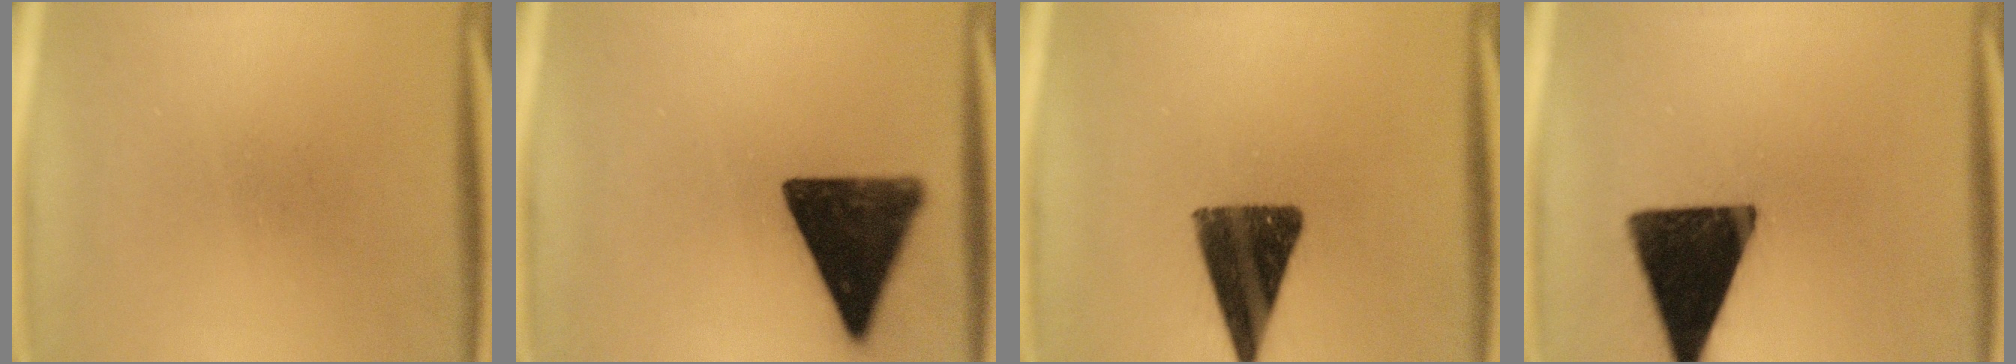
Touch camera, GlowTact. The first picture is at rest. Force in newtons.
{"total": 15.0}
{"total": 13.1}
{"total": 17.1}